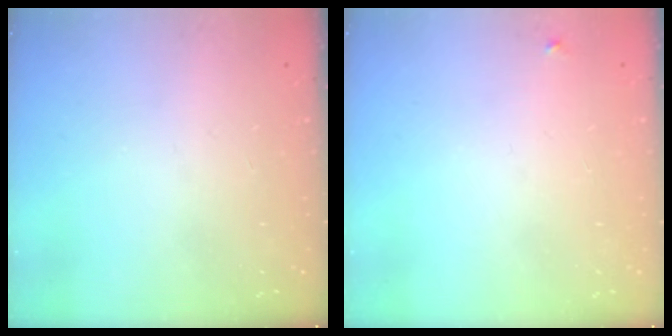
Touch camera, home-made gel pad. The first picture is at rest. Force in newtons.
{"total": 3.3, "press": 3.3, "slide": 0.4}